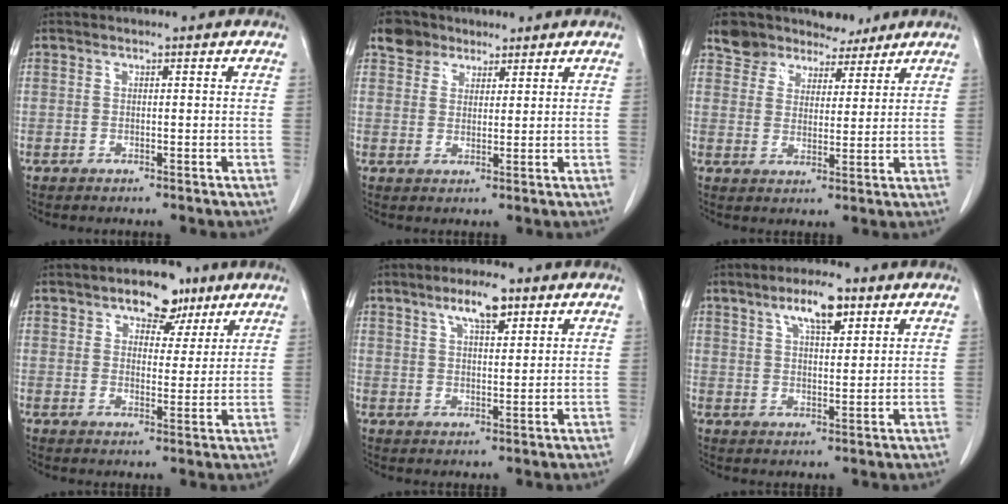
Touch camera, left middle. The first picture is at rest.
{"total": 4.2, "force": [3.0, 2.9, 0.7], "torque": [-0.015, 0.014, 0.053]}
{"total": 7.5, "force": [6.4, 3.7, 1.2], "torque": [-0.015, 0.013, 0.107]}
{"total": 6.7, "force": [4.2, 3.8, 3.6], "torque": [-0.042, 0.013, 0.061]}
{"total": 5.8, "force": [3.5, 1.5, 4.3], "torque": [-0.079, 0.007, 0.059]}
{"total": 6.7, "force": [4.0, 1.8, 5.1], "torque": [-0.091, 0.008, 0.066]}